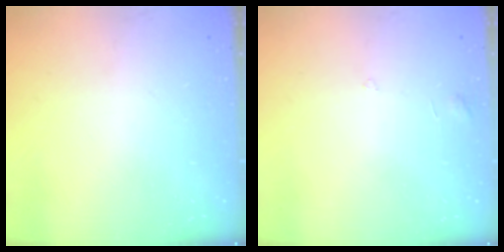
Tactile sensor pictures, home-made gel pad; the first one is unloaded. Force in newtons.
{"total": 2.9, "press": 2.9, "slide": 0.2}